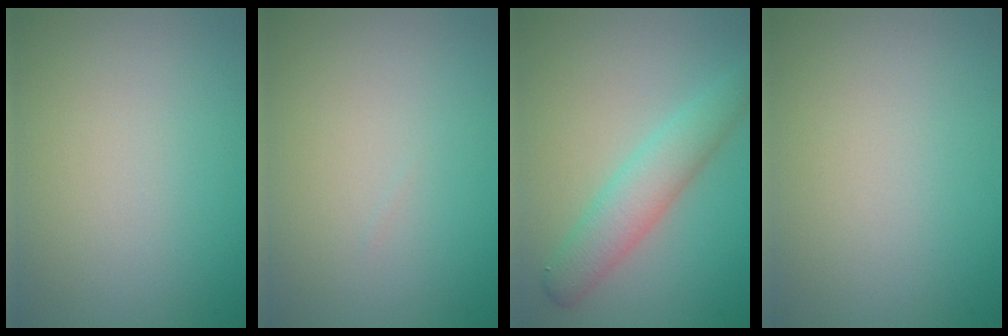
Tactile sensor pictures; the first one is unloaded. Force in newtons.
{"total": 0.0}
{"total": 3.9, "press": 3.9, "slide": 0.1}
{"total": 0.0}